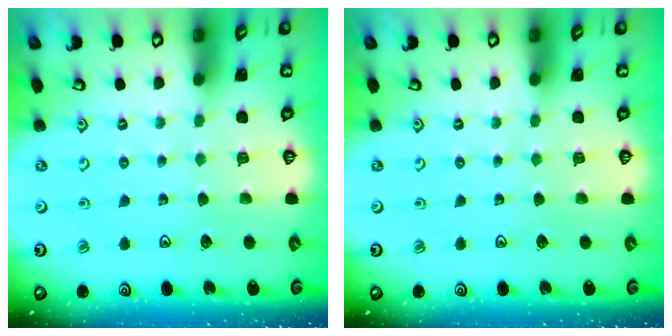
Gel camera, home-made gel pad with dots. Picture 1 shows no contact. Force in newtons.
{"total": 0.0}